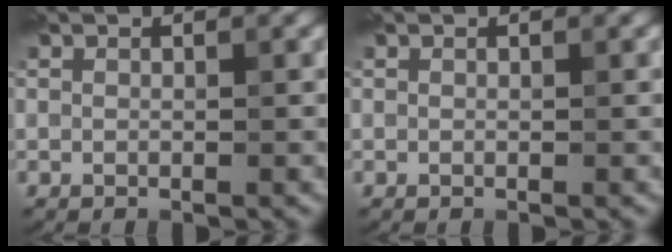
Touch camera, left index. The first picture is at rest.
{"total": 0.0}